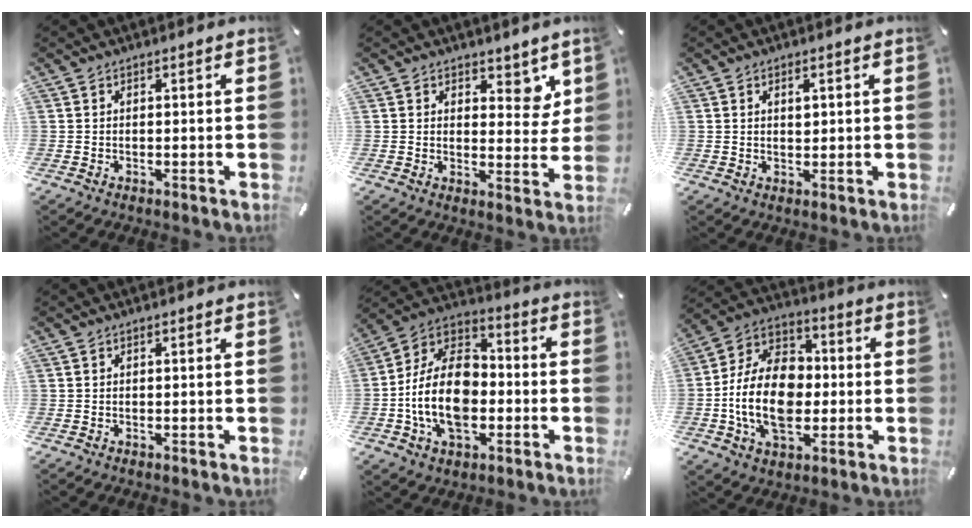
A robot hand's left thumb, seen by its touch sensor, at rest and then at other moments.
{"total": 6.6, "force": [3.9, 4.3, 3.1], "torque": [-0.020, -0.024, 0.063]}
{"total": 2.1, "force": [0.7, 1.3, 1.5], "torque": [-0.015, -0.003, 0.008]}
{"total": 0.0}
{"total": 18.1, "force": [-4.4, 12.2, 12.7], "torque": [-0.274, 0.020, -0.084]}
{"total": 17.8, "force": [-3.0, 12.6, 12.2], "torque": [-0.264, 0.016, -0.060]}